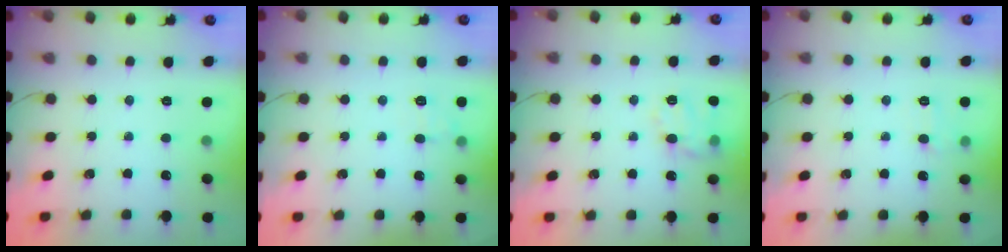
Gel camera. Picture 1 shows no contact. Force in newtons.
{"total": 7.5, "press": 7.3, "slide": 2.0}
{"total": 13.3, "press": 13.2, "slide": 1.5}
{"total": 7.2, "press": 7.0, "slide": 1.9}